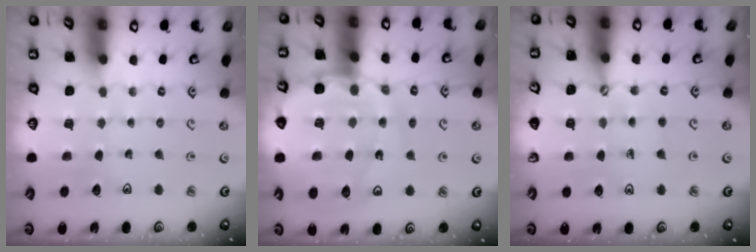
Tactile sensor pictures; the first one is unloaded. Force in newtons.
{"total": 16.2, "press": 16.1, "slide": 1.9}
{"total": 1.7, "press": 1.7, "slide": 0.1}